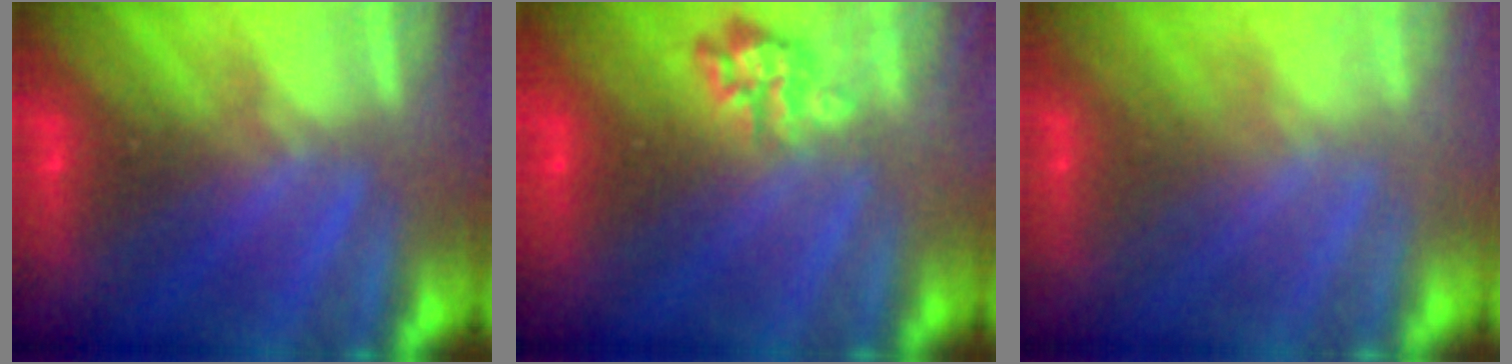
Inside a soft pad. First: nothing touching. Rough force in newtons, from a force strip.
{"total": 2.4}
{"total": 2.2}